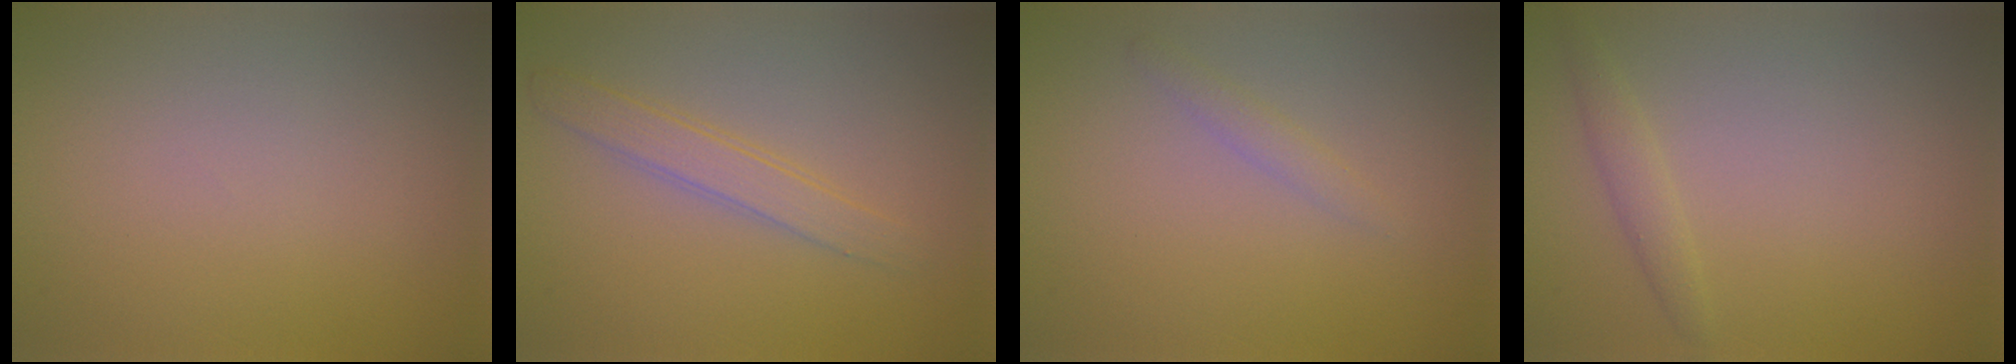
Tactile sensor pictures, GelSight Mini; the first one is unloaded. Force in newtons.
{"total": 2.2, "press": 2.2, "slide": 0.1}
{"total": 1.1, "press": 1.1, "slide": 0.2}
{"total": 1.2, "press": 1.2, "slide": 0.0}